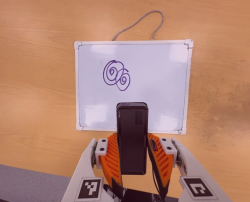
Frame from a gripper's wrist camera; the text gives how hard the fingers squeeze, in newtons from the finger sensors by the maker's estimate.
{"total": 3.9, "left": 2.6, "right": 5.1}